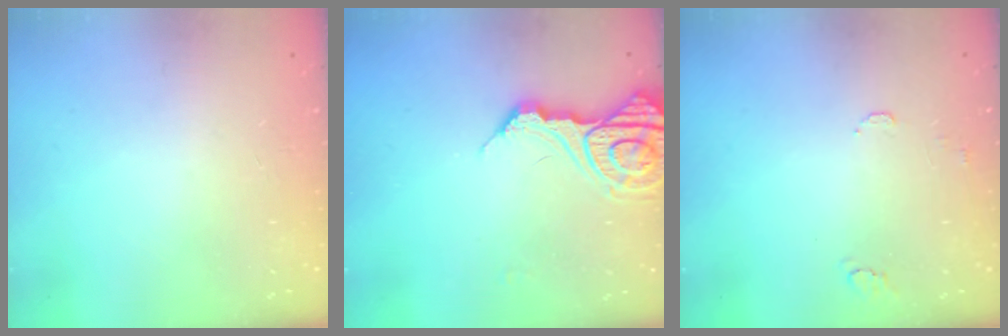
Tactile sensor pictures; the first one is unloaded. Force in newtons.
{"total": 12.2, "press": 12.1, "slide": 1.3}
{"total": 5.2, "press": 5.2, "slide": 0.4}